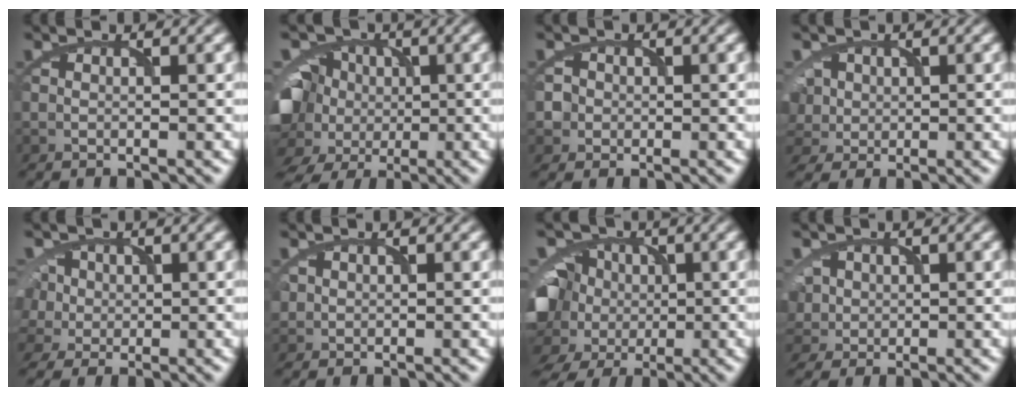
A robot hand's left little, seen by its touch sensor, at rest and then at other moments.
{"total": 8.7, "force": [-1.8, 7.4, 4.0], "torque": [-0.078, 0.004, -0.037]}
{"total": 1.8, "force": [-0.2, 1.8, 0.0], "torque": [0.014, 0.007, -0.006]}
{"total": 5.1, "force": [0.2, 4.6, 2.2], "torque": [-0.060, 0.030, -0.001]}
{"total": 6.2, "force": [0.5, 5.3, 3.1], "torque": [-0.074, 0.030, -0.004]}
{"total": 0.8, "force": [0.3, 0.7, -0.2], "torque": [0.009, 0.000, 0.011]}
{"total": 8.8, "force": [-1.8, 7.5, 4.1], "torque": [-0.081, 0.003, -0.039]}
{"total": 3.7, "force": [0.4, 3.4, 1.3], "torque": [-0.039, 0.016, 0.015]}